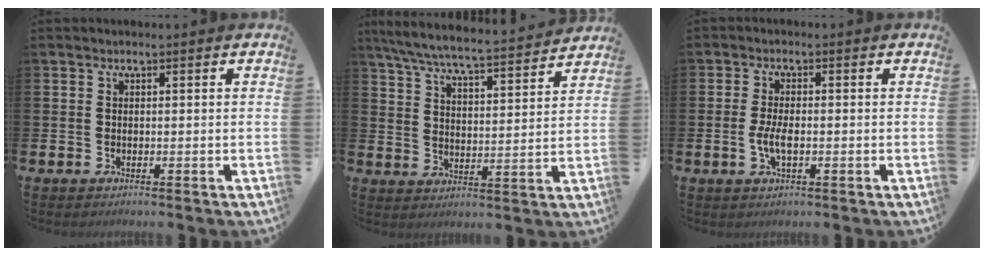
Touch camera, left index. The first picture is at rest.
{"total": 7.1, "force": [6.6, 0.4, 2.5], "torque": [-0.077, -0.045, 0.115]}
{"total": 3.2, "force": [-0.6, 1.2, 2.9], "torque": [-0.053, -0.003, -0.015]}